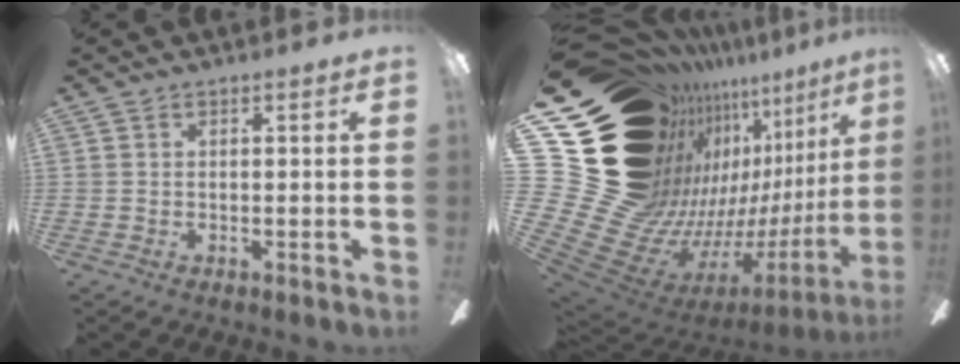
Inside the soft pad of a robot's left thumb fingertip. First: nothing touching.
{"total": 28.8, "force": [9.6, 19.5, 18.9], "torque": [-0.338, -0.143, 0.260]}